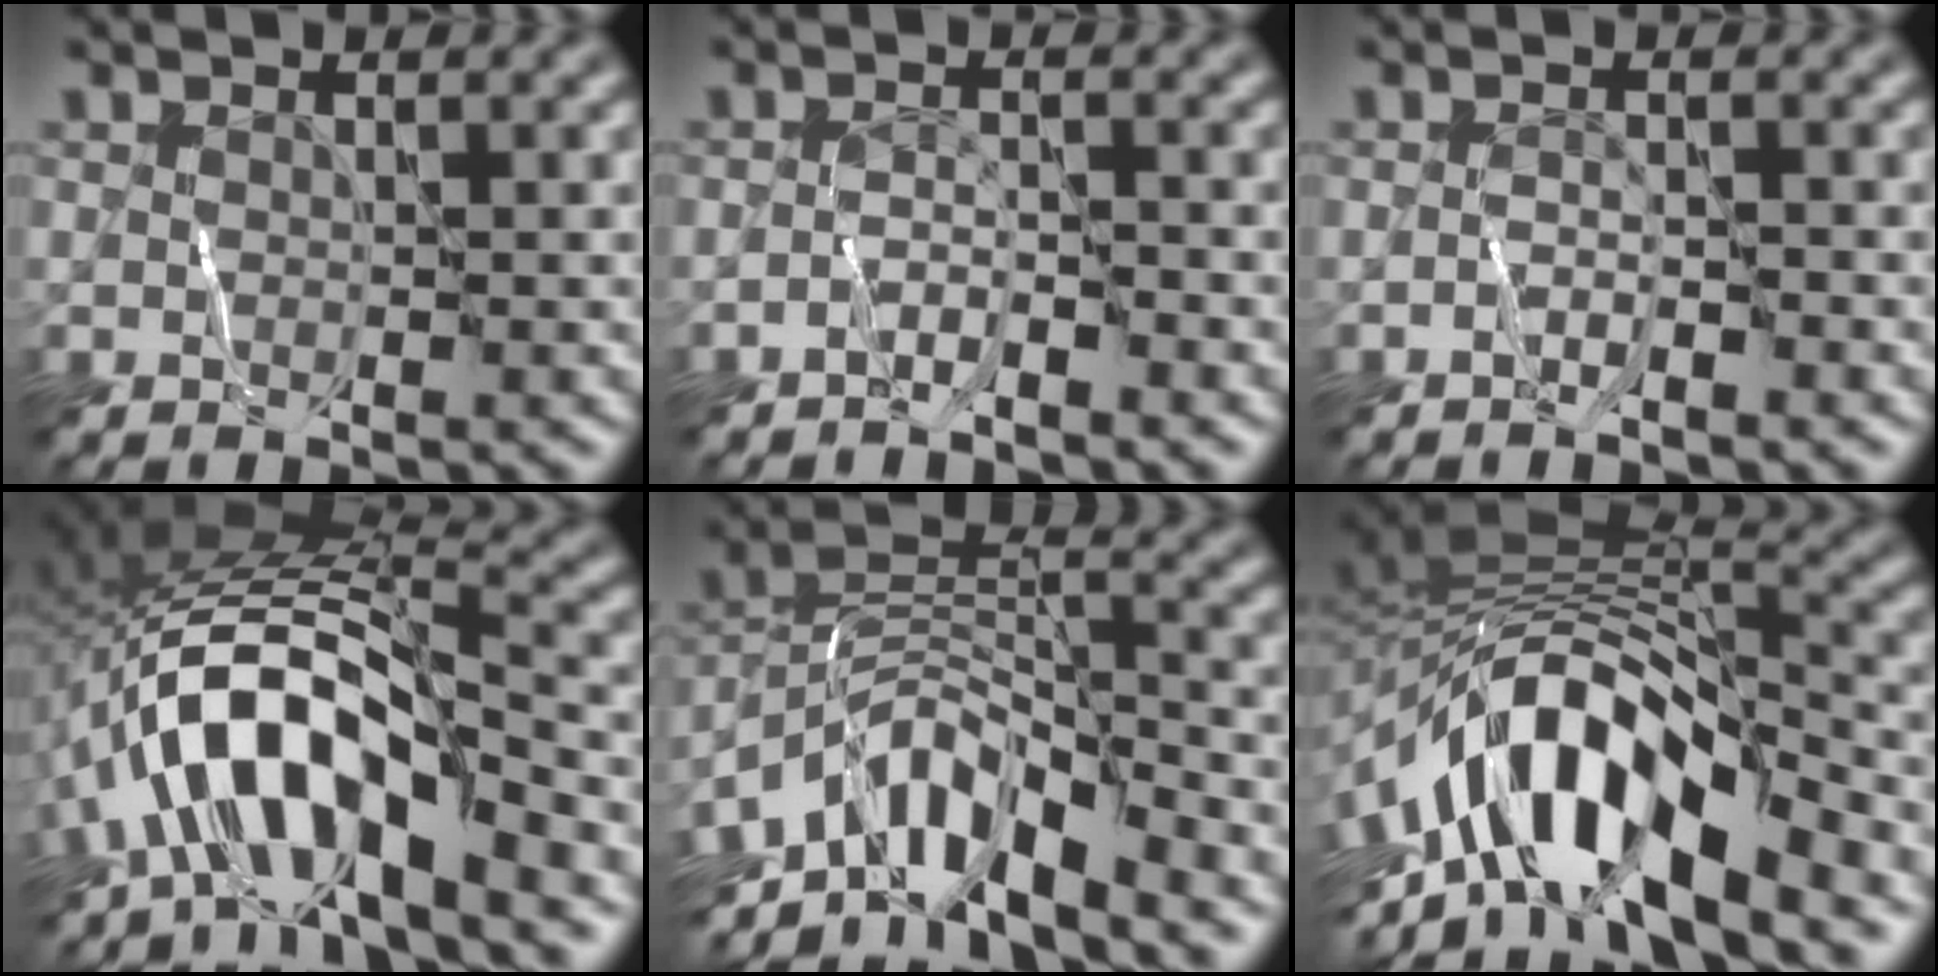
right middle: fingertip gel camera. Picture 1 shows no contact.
{"total": 1.4, "force": [-1.3, -0.1, 0.7], "torque": [-0.014, 0.006, -0.027]}
{"total": 0.9, "force": [-0.8, -0.2, 0.3], "torque": [-0.005, 0.003, -0.018]}
{"total": 9.6, "force": [-4.8, 3.1, 7.6], "torque": [-0.136, 0.016, -0.094]}
{"total": 8.4, "force": [-6.1, 2.6, 5.2], "torque": [-0.077, 0.002, -0.129]}
{"total": 11.2, "force": [-5.6, 4.5, 8.6], "torque": [-0.133, 0.015, -0.106]}